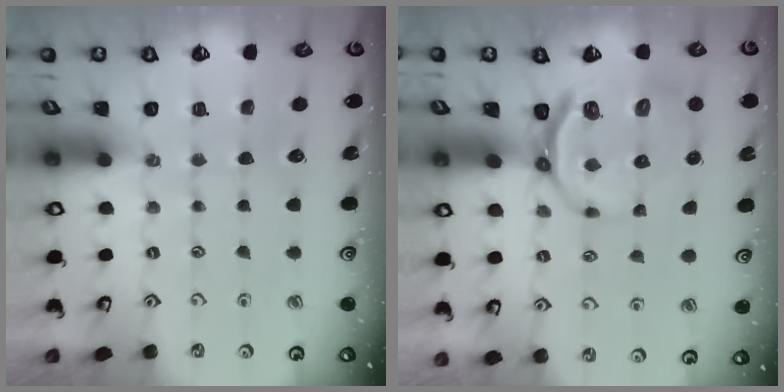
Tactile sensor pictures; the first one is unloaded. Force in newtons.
{"total": 8.0, "press": 7.3, "slide": 3.3}